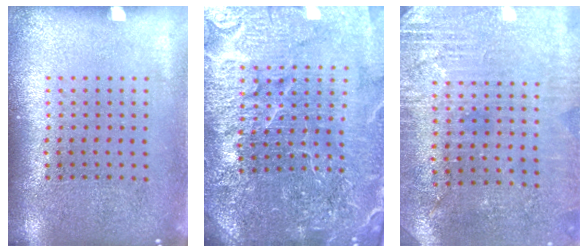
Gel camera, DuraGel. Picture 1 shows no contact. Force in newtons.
{"total": 5.6, "press": 5.1, "slide": 2.3}
{"total": 2.8, "press": 2.7, "slide": 0.8}